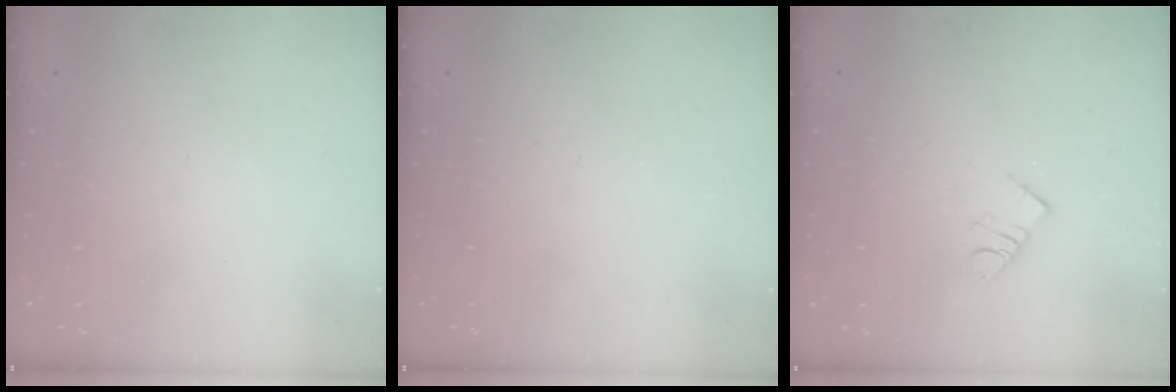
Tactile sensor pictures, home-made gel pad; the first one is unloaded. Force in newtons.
{"total": 0.0}
{"total": 3.9, "press": 3.9, "slide": 0.3}